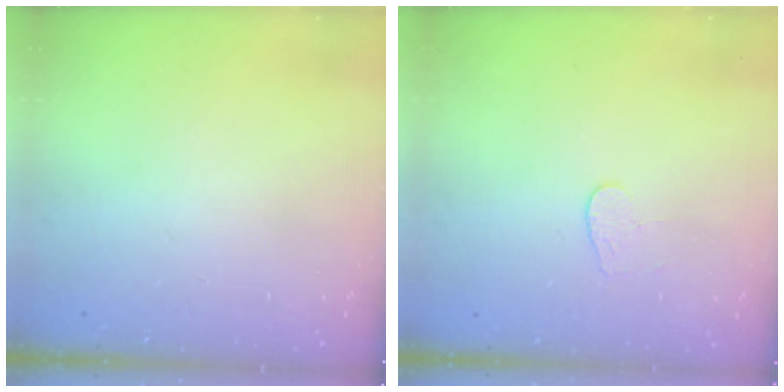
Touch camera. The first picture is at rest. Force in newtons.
{"total": 3.8, "press": 3.8, "slide": 0.3}